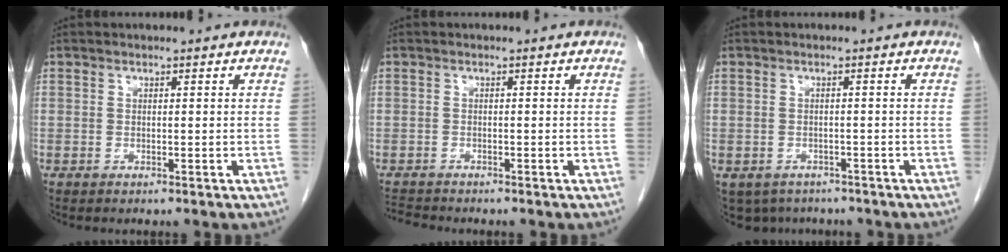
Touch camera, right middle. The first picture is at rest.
{"total": 2.0, "force": [-2.0, -0.1, 0.0], "torque": [-0.002, -0.012, -0.036]}
{"total": 6.1, "force": [-4.7, 3.8, 1.2], "torque": [-0.016, -0.001, -0.060]}